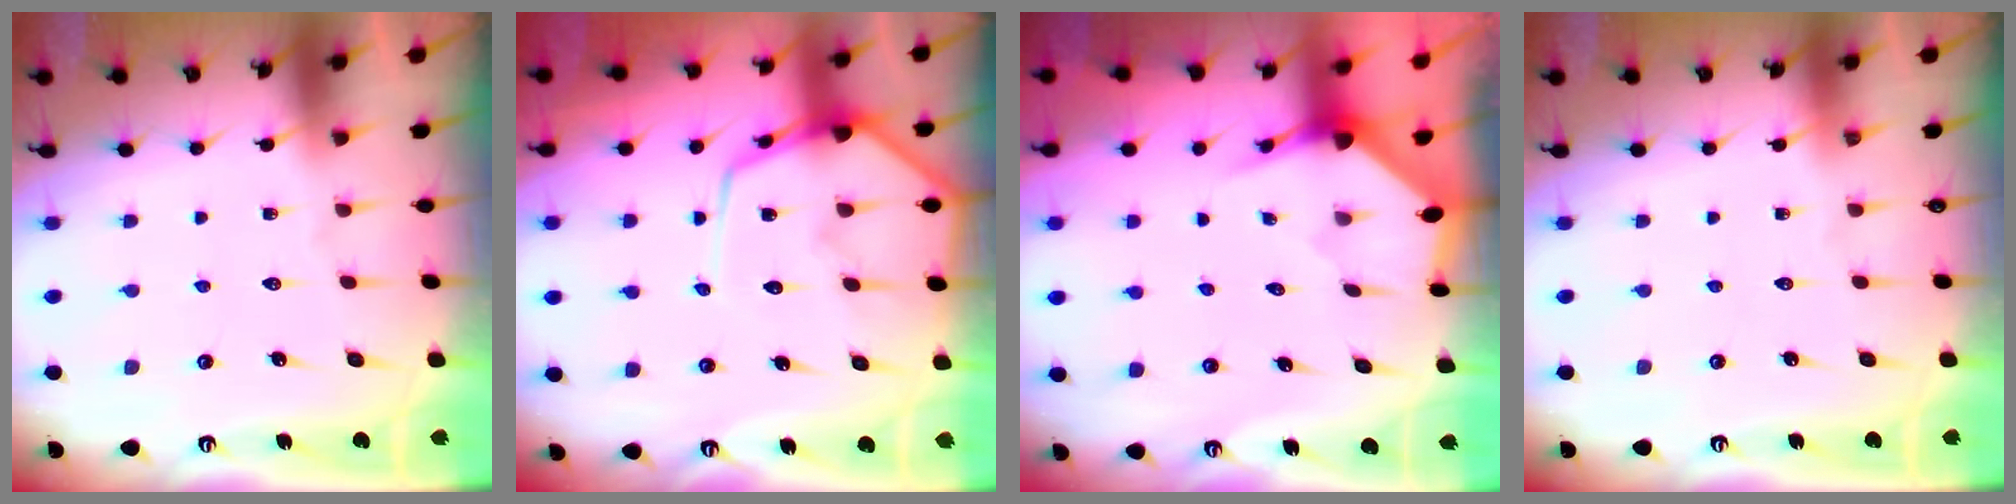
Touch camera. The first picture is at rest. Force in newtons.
{"total": 11.4, "press": 11.4, "slide": 1.0}
{"total": 2.8, "press": 2.8, "slide": 0.3}
{"total": 0.0}